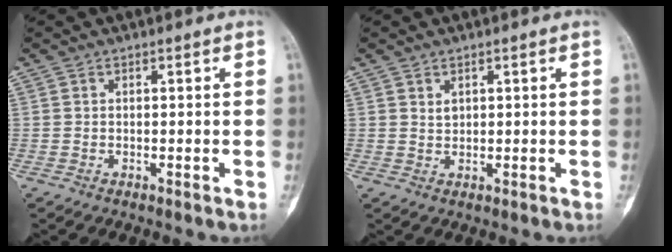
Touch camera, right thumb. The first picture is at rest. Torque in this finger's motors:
{"motor_torque": [-0.43, 0.33, 0.23, 0.24, -0.01]}